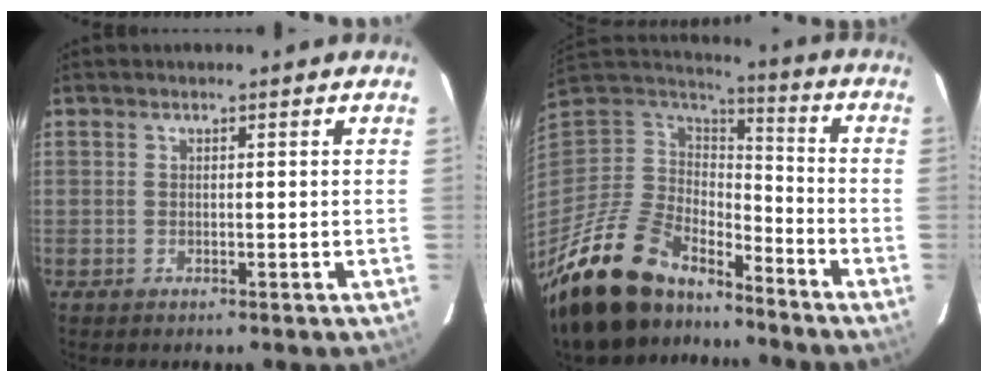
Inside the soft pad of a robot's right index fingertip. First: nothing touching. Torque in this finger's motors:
{"motor_torque": [0.58, -1.11, 0.90, 0.21]}